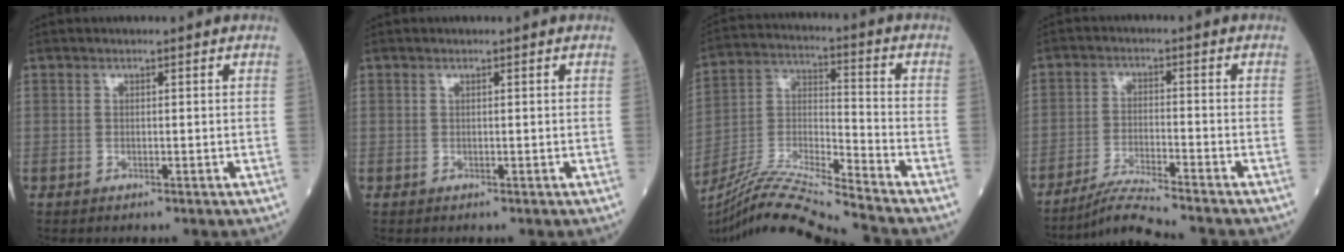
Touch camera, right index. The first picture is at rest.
{"total": 0.0}
{"total": 15.9, "force": [-14.3, -1.8, 6.5], "torque": [-0.122, -0.005, -0.265]}
{"total": 6.8, "force": [-6.2, -1.2, 2.4], "torque": [-0.047, -0.025, -0.113]}